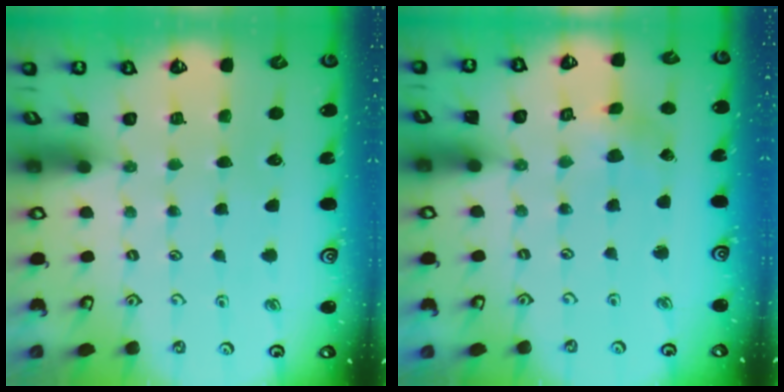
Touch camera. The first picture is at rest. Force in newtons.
{"total": 2.5, "press": 2.5, "slide": 0.3}